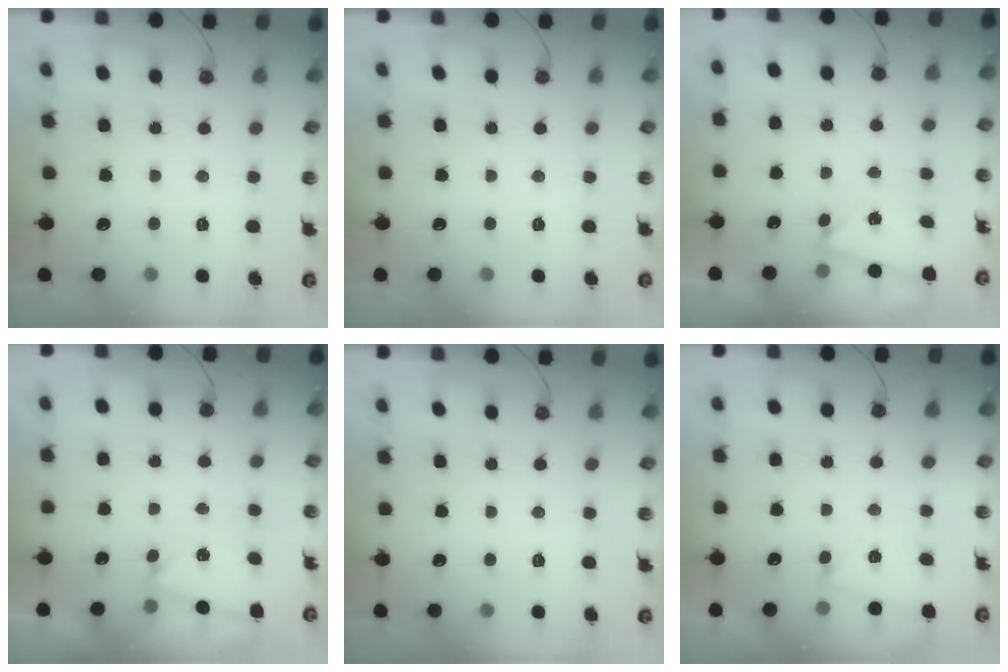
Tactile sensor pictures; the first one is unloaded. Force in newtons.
{"total": 0.0}
{"total": 2.0, "press": 1.9, "slide": 0.7}
{"total": 1.6, "press": 0.9, "slide": 1.2}
{"total": 0.0}
{"total": 1.9, "press": 1.7, "slide": 0.7}